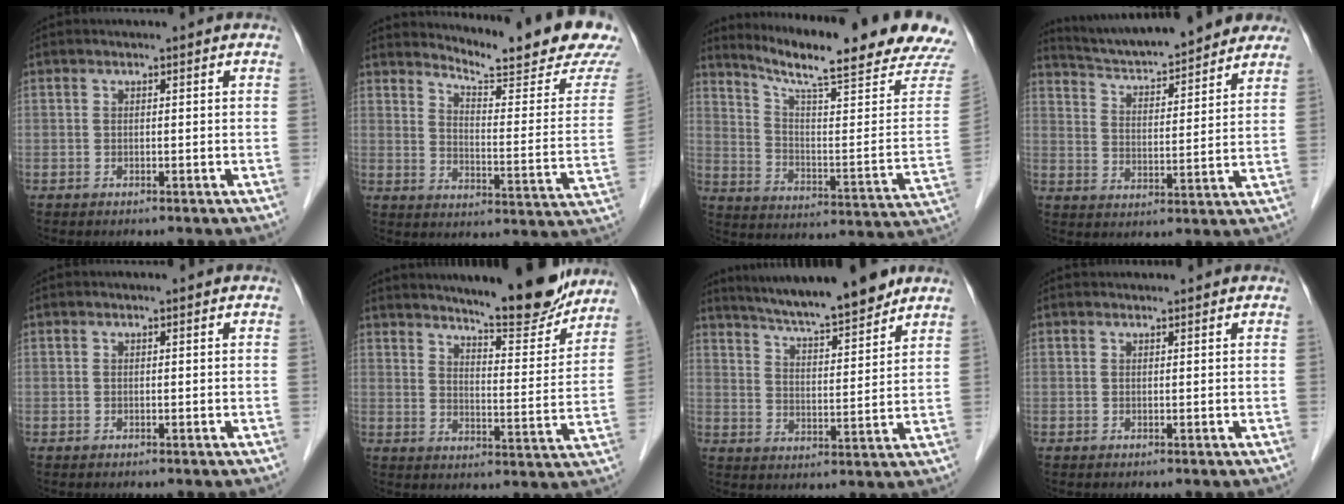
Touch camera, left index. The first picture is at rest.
{"total": 18.1, "force": [16.5, 0.3, 7.4], "torque": [-0.113, -0.095, 0.203]}
{"total": 22.5, "force": [19.5, -0.7, 11.3], "torque": [-0.183, -0.078, 0.266]}
{"total": 18.8, "force": [17.0, 3.2, 7.3], "torque": [-0.110, 0.019, 0.244]}
{"total": 0.0}
{"total": 13.9, "force": [12.5, 1.3, 5.8], "torque": [-0.081, -0.022, 0.170]}
{"total": 13.6, "force": [12.1, 0.7, 6.2], "torque": [-0.100, 0.003, 0.189]}
{"total": 2.2, "force": [2.1, 0.3, 0.4], "torque": [-0.009, 0.024, 0.029]}